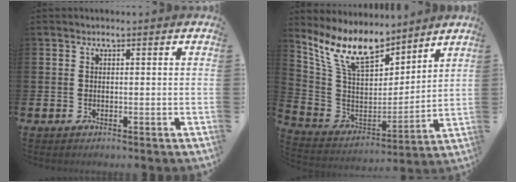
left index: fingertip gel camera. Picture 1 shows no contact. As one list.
[{"total": 11.9, "force": [10.0, 4.4, 4.9], "torque": [-0.147, -0.051, 0.185]}]